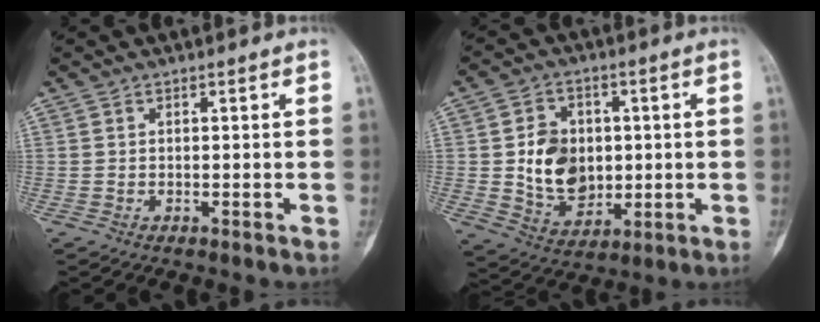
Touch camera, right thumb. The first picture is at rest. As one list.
[{"total": 11.5, "force": [0.5, 8.9, 7.2], "torque": [-0.081, -0.007, 0.019]}]